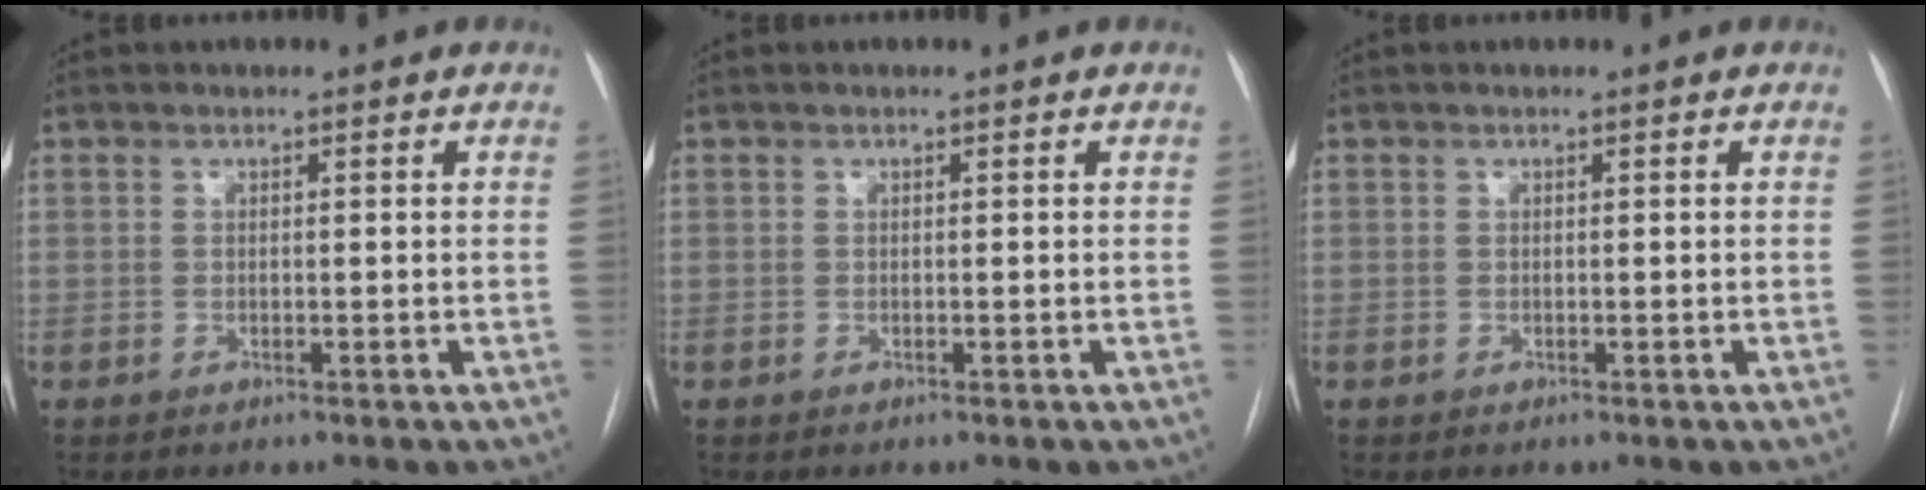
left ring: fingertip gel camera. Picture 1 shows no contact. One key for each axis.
{"total": 0.0}
{"total": 0.0}